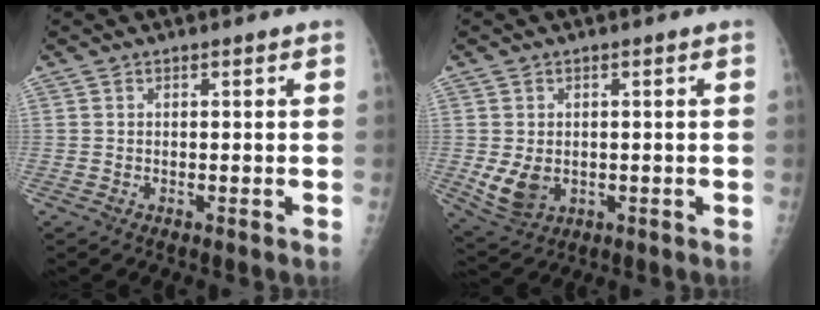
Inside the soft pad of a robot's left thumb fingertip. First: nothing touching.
{"total": 6.3, "force": [-0.8, 4.7, 4.1], "torque": [-0.068, -0.006, 0.001]}